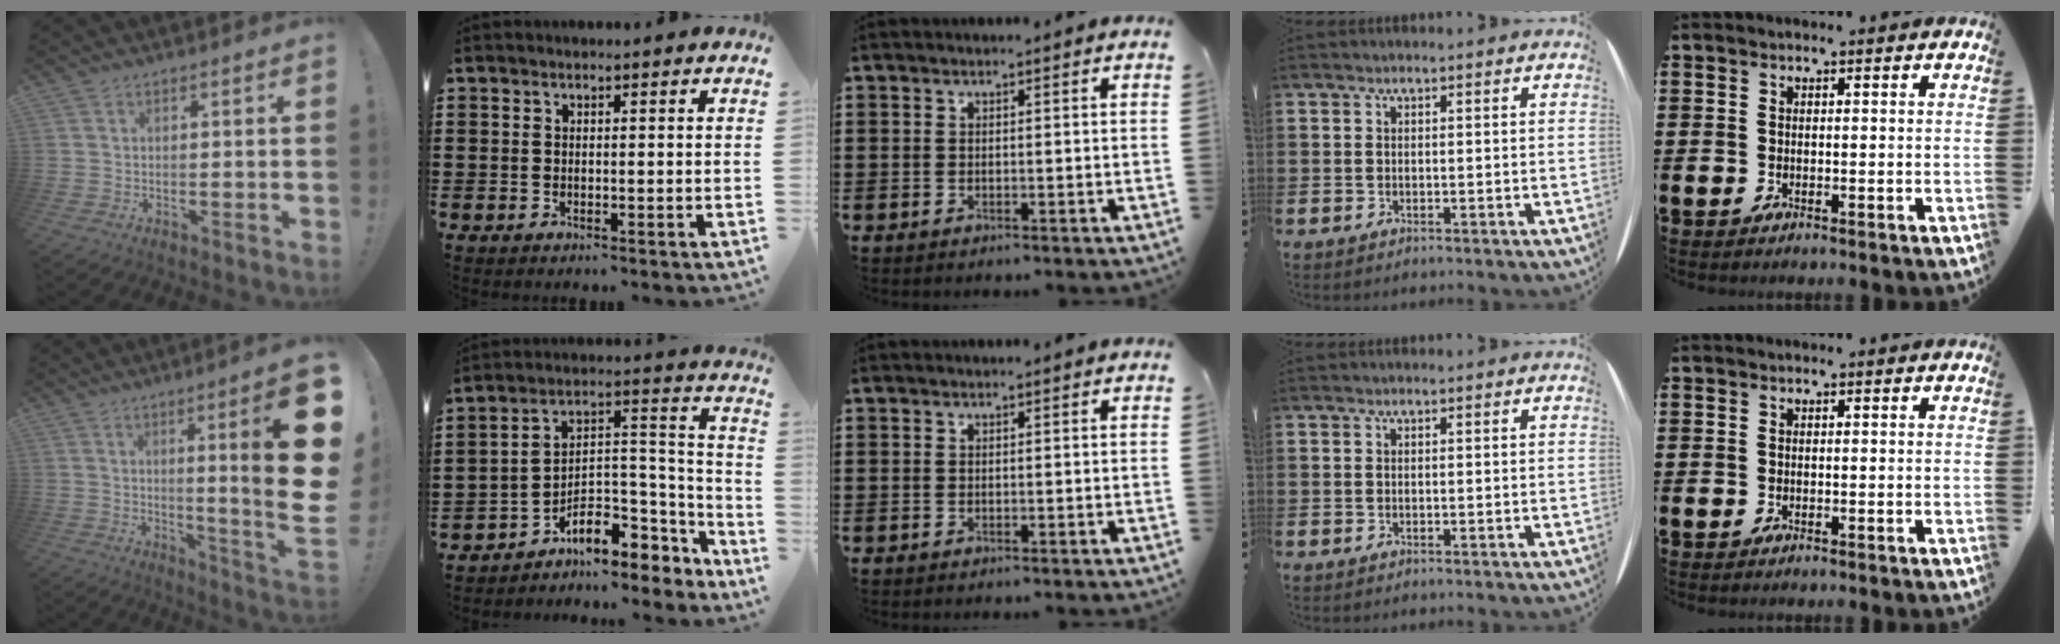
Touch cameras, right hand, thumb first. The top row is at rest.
{"thumb": {"total": 20.5, "force": [4.5, 1.6, 19.9], "torque": [-0.288, -0.043, 0.061]}, "index": {"total": 7.4, "force": [-5.1, 4.2, 3.4], "torque": [-0.064, -0.007, -0.091]}}